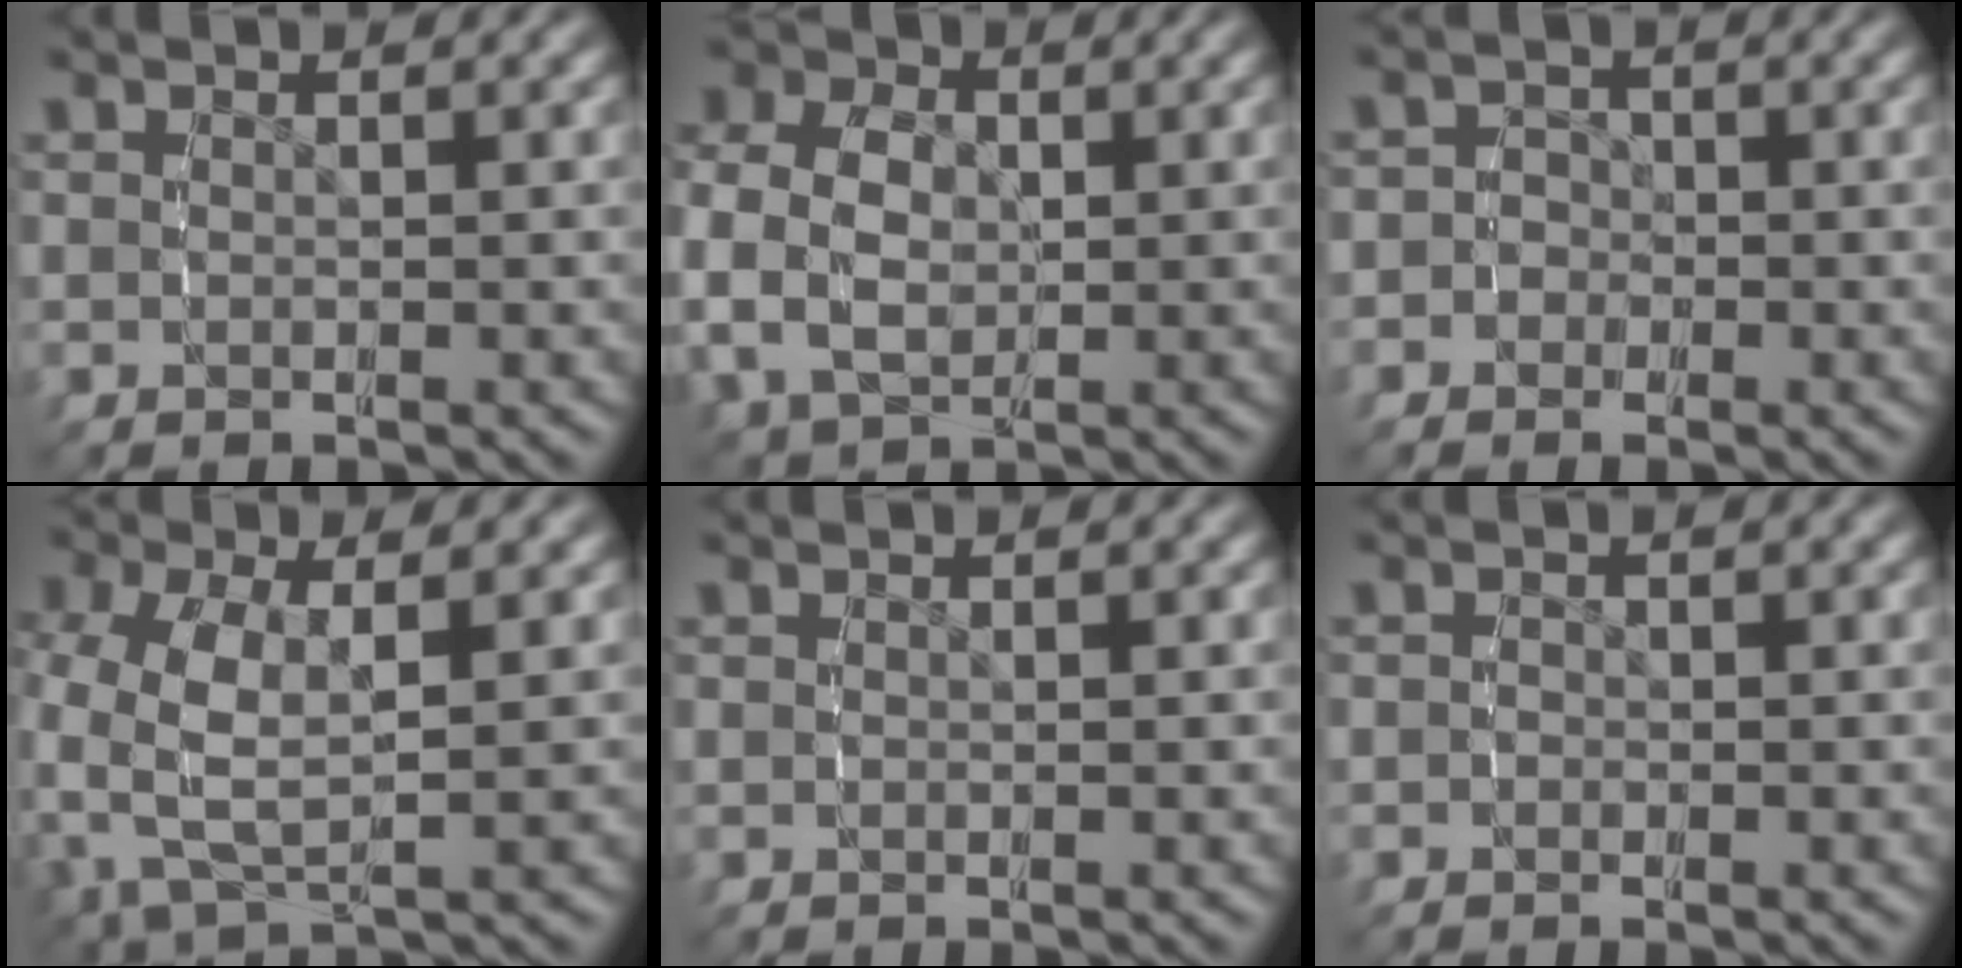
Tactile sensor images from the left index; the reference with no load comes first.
{"total": 7.7, "force": [0.3, 6.5, 4.1], "torque": [-0.098, -0.008, 0.004]}
{"total": 2.8, "force": [-1.1, 2.6, 0.2], "torque": [0.004, 0.001, -0.031]}
{"total": 7.7, "force": [0.3, 5.4, 5.4], "torque": [-0.138, -0.020, 0.011]}
{"total": 0.0}
{"total": 0.6, "force": [-0.4, 0.5, -0.1], "torque": [0.005, -0.001, -0.011]}